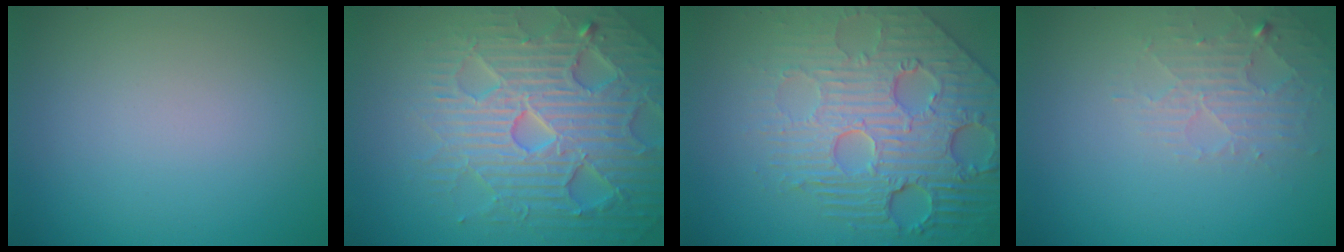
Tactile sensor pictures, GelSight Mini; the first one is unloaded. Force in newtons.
{"total": 7.5, "press": 7.4, "slide": 1.4}
{"total": 8.6, "press": 5.9, "slide": 6.2}
{"total": 2.6, "press": 2.6, "slide": 0.4}